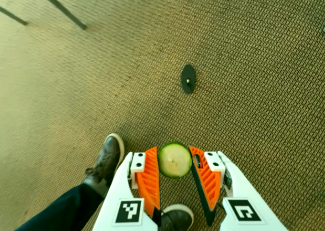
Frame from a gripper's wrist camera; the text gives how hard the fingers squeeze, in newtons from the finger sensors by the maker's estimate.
{"total": 6.0, "left": 5.6, "right": 6.3}